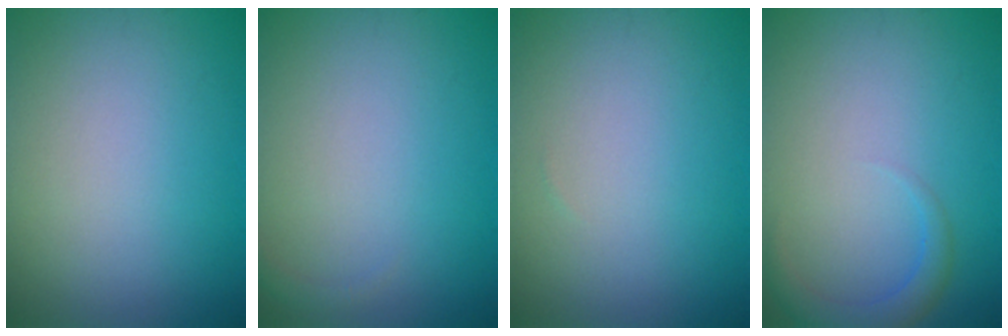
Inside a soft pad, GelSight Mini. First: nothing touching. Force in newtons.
{"total": 0.6, "press": 0.6, "slide": 0.1}
{"total": 0.0}
{"total": 2.1, "press": 2.1, "slide": 0.2}